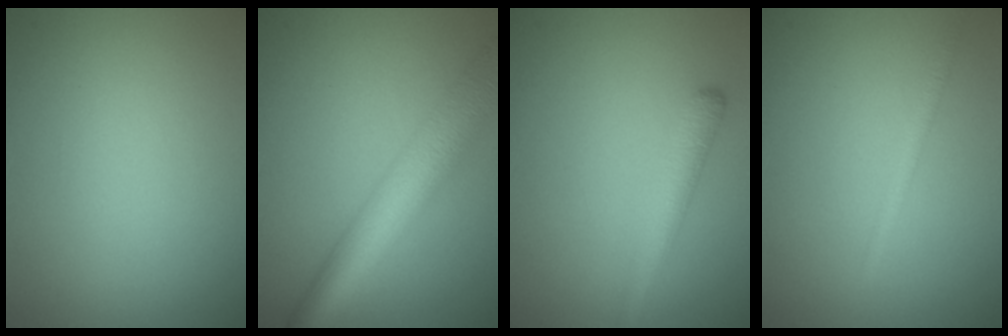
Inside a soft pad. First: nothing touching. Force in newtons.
{"total": 8.1, "press": 8.1, "slide": 0.4}
{"total": 2.6, "press": 2.6, "slide": 0.0}
{"total": 1.2, "press": 1.2, "slide": 0.0}